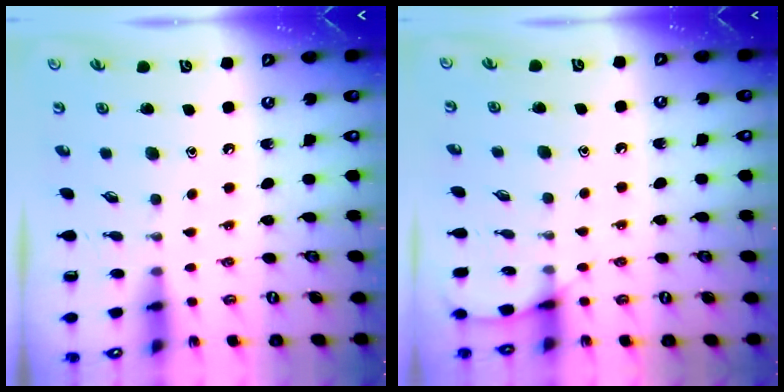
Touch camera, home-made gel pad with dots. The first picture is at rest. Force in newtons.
{"total": 6.2, "press": 6.1, "slide": 0.8}